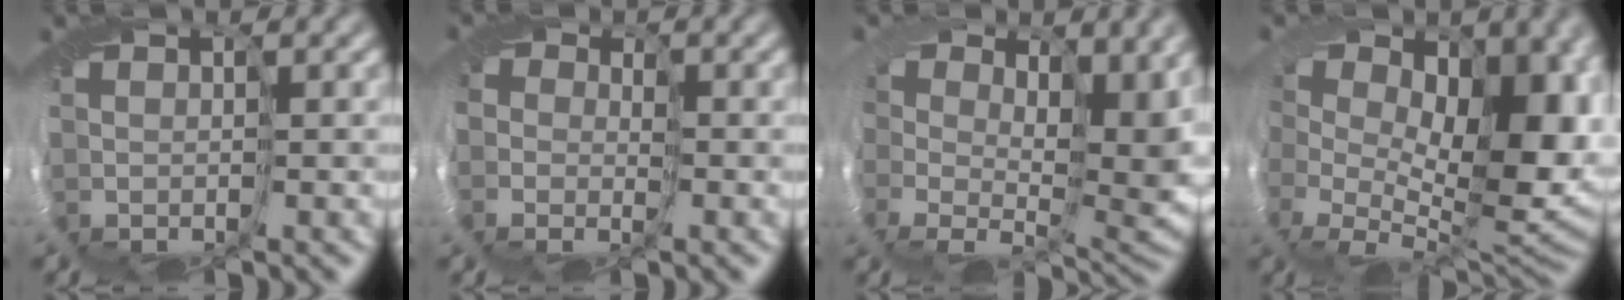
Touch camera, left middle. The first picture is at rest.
{"total": 1.8, "force": [-1.0, 1.6, -0.1], "torque": [0.011, -0.015, -0.022]}
{"total": 6.5, "force": [2.5, 3.6, 4.9], "torque": [-0.055, -0.038, 0.046]}
{"total": 10.9, "force": [1.2, 7.0, 8.2], "torque": [-0.092, -0.043, 0.027]}